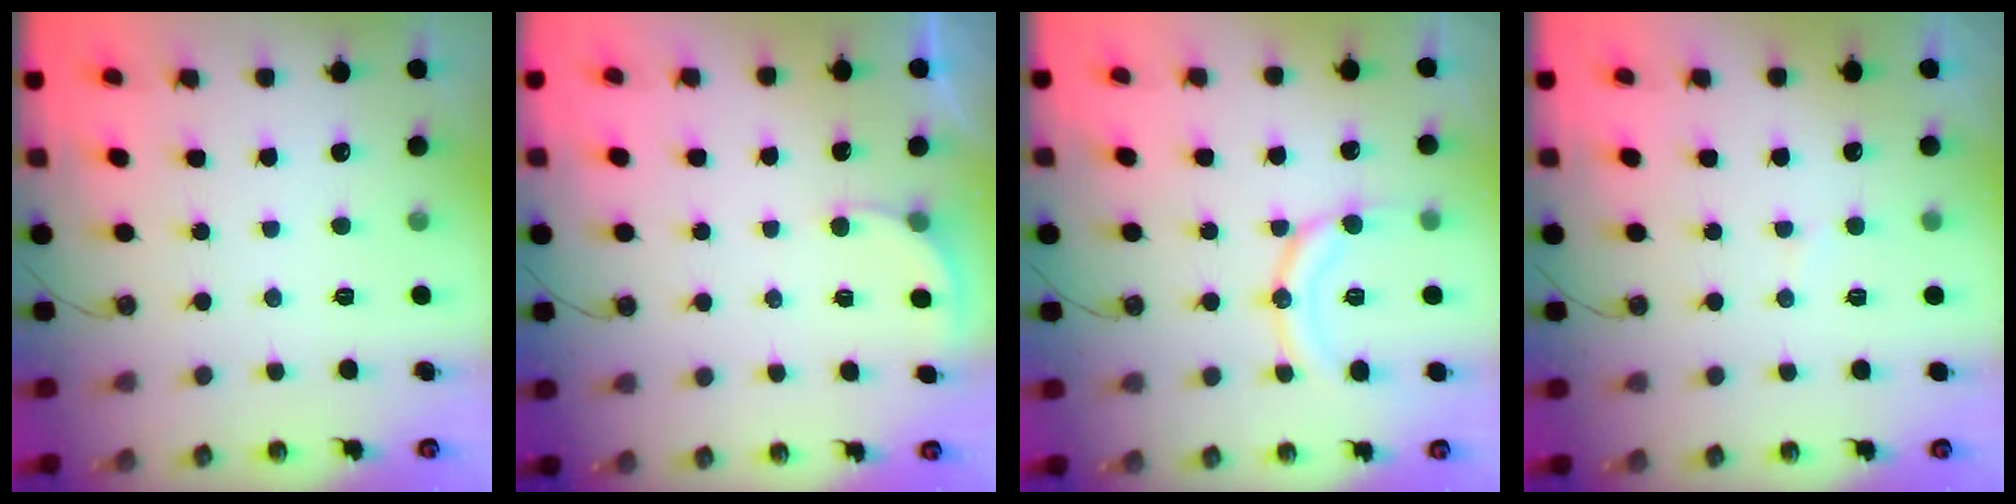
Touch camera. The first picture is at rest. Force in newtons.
{"total": 2.4, "press": 2.4, "slide": 0.2}
{"total": 12.2, "press": 12.2, "slide": 1.1}
{"total": 5.3, "press": 5.3, "slide": 0.4}